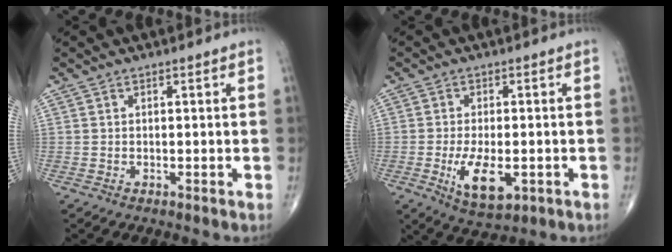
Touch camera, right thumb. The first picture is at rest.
{"total": 8.4, "force": [-2.3, 3.9, 7.1], "torque": [-0.122, -0.011, -0.031]}